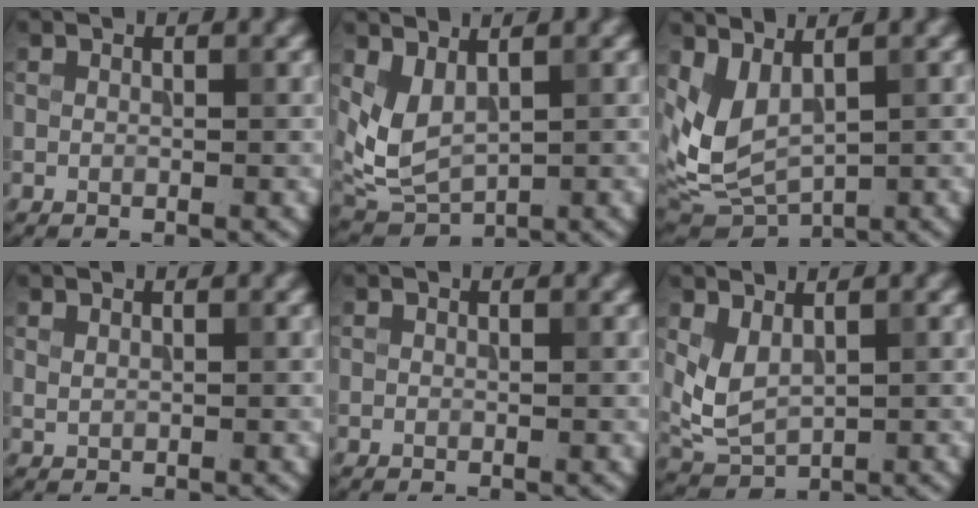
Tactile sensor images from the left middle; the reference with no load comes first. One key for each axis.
{"total": 3.6, "fx": 1.3, "fy": 2.1, "fz": 2.7, "tx": -0.064, "ty": -0.007, "tz": 0.035}
{"total": 4.9, "fx": 1.9, "fy": 2.5, "fz": 3.7, "tx": -0.090, "ty": -0.014, "tz": 0.049}
{"total": 0.5, "fx": 0.4, "fy": 0.2, "fz": 0.3, "tx": -0.008, "ty": 0.000, "tz": 0.011}
{"total": 0.0}
{"total": 2.9, "fx": 1.0, "fy": 1.7, "fz": 2.2, "tx": -0.054, "ty": -0.004, "tz": 0.028}